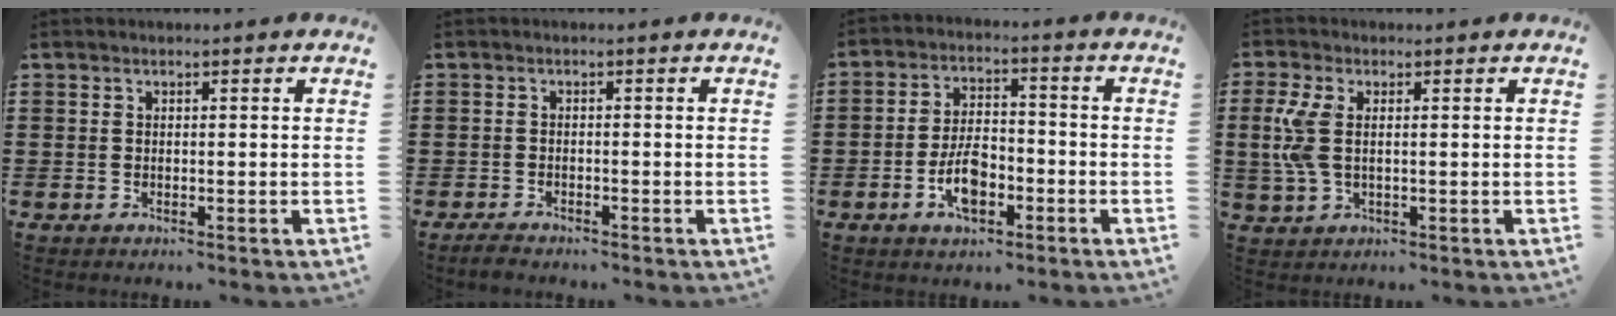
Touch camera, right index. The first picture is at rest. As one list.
[{"total": 1.5, "force": [-1.5, 0.1, 0.3], "torque": [-0.010, -0.002, -0.029]}, {"total": 7.0, "force": [-2.7, 3.5, 5.5], "torque": [-0.118, 0.005, -0.052]}, {"total": 5.9, "force": [0.5, 2.9, 5.1], "torque": [-0.137, -0.004, 0.000]}]